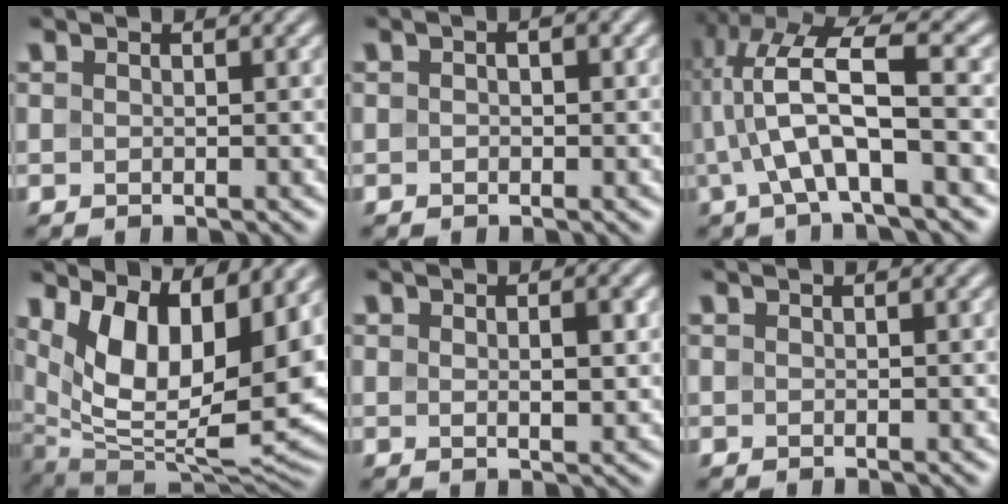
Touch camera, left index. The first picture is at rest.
{"total": 1.0, "force": [0.0, 0.6, 0.8], "torque": [-0.011, 0.001, -0.001]}
{"total": 8.2, "force": [-0.4, 2.3, 7.9], "torque": [-0.160, 0.020, -0.012]}
{"total": 12.8, "force": [4.8, 6.0, 10.3], "torque": [-0.174, -0.015, 0.088]}
{"total": 2.2, "force": [0.5, 1.0, 1.9], "torque": [-0.030, -0.004, 0.011]}
{"total": 0.9, "force": [0.7, 0.2, 0.5], "torque": [-0.005, 0.004, 0.007]}